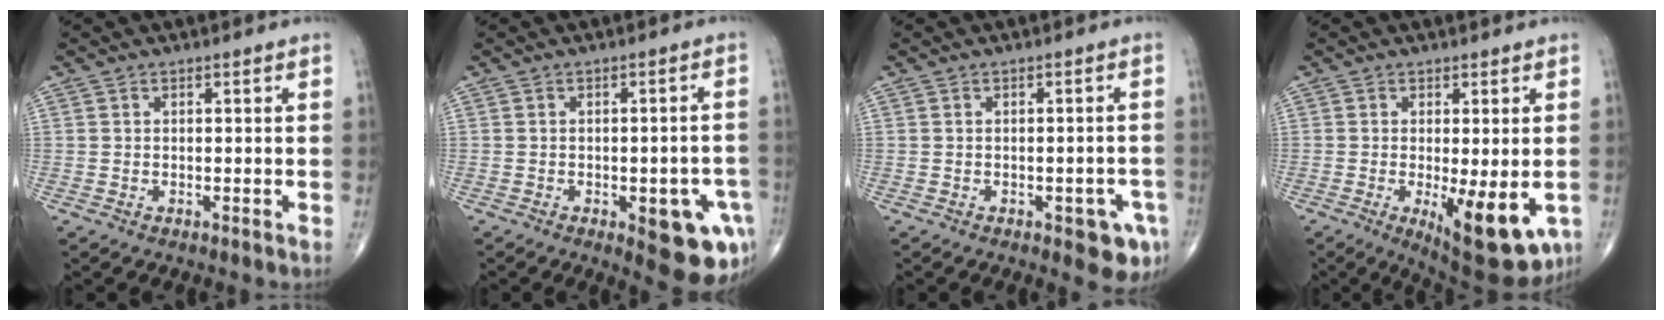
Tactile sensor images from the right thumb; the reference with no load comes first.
{"total": 11.6, "force": [-4.5, 4.7, 9.7], "torque": [-0.090, 0.012, -0.043]}
{"total": 5.7, "force": [-2.5, 2.4, 4.6], "torque": [-0.034, 0.006, -0.025]}
{"total": 12.0, "force": [-3.3, 4.0, 10.8], "torque": [-0.139, -0.023, -0.035]}